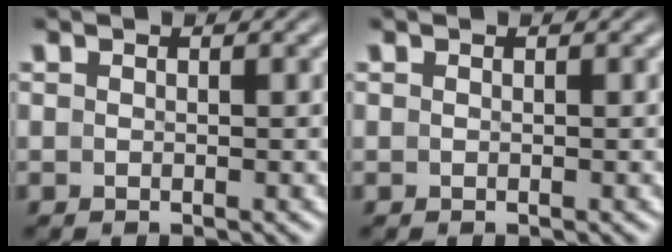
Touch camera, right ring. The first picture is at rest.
{"total": 0.0}